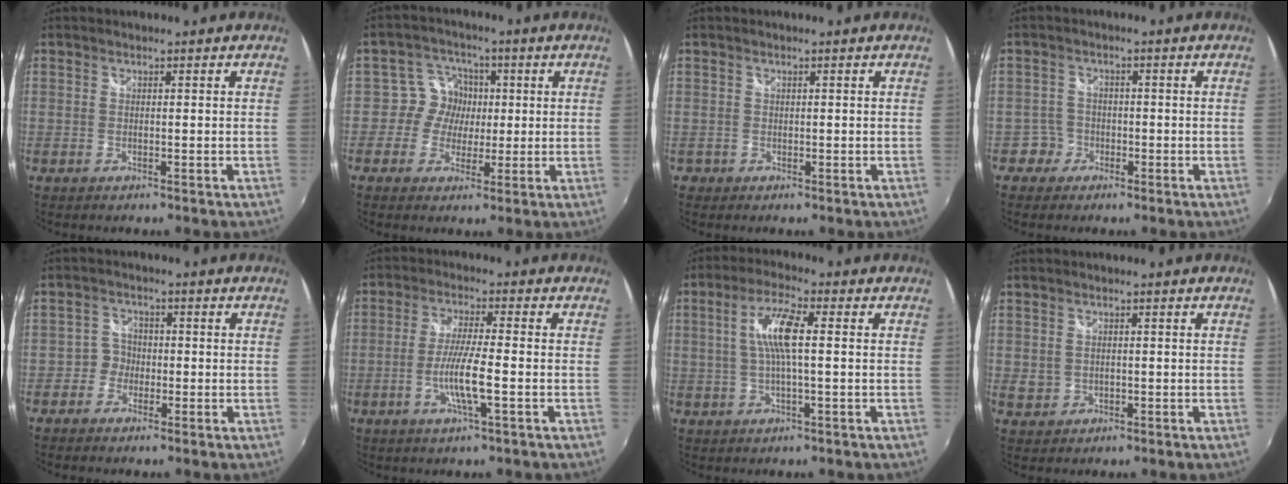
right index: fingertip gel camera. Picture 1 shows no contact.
{"total": 5.7, "force": [-0.2, 5.7, 0.3], "torque": [0.006, 0.010, -0.018]}
{"total": 1.3, "force": [-0.4, 1.3, -0.1], "torque": [-0.003, 0.002, -0.004]}
{"total": 3.3, "force": [-1.6, 2.9, -0.6], "torque": [0.015, 0.020, -0.028]}
{"total": 3.2, "force": [-1.6, 2.7, 0.0], "torque": [0.004, 0.011, -0.036]}
{"total": 7.3, "force": [-2.3, 0.2, 7.0], "torque": [-0.136, -0.008, -0.044]}
{"total": 7.6, "force": [0.8, 1.1, 7.5], "torque": [-0.145, 0.007, 0.017]}
{"total": 3.2, "force": [-0.1, 2.9, 1.4], "torque": [-0.026, 0.000, 0.003]}